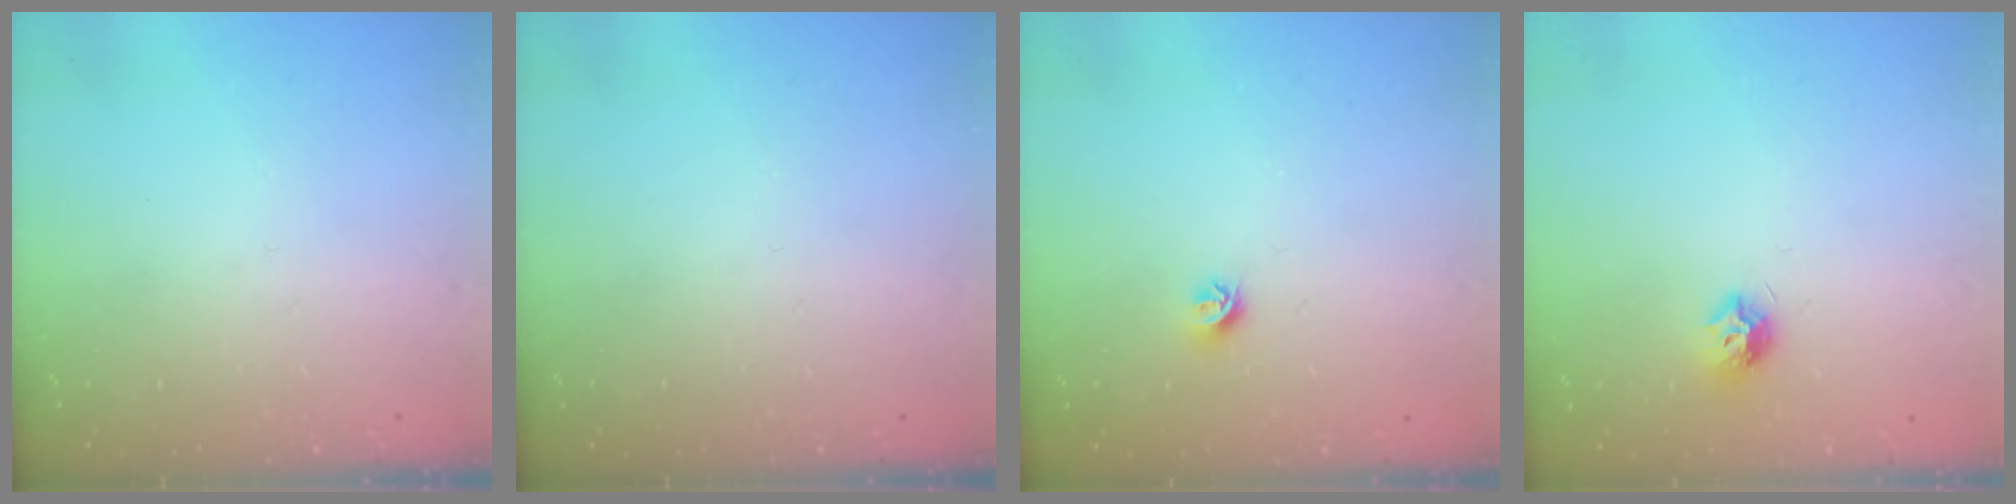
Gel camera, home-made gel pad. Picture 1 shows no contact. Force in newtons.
{"total": 0.0}
{"total": 6.0, "press": 5.9, "slide": 0.7}
{"total": 7.5, "press": 7.5, "slide": 0.1}